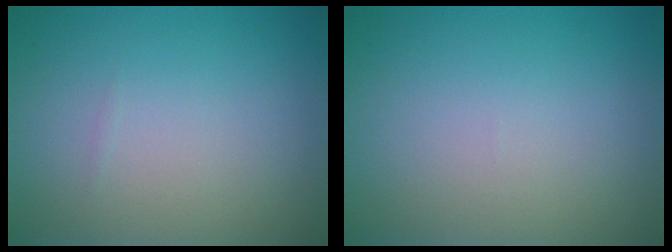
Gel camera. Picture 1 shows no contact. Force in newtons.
{"total": 0.0}